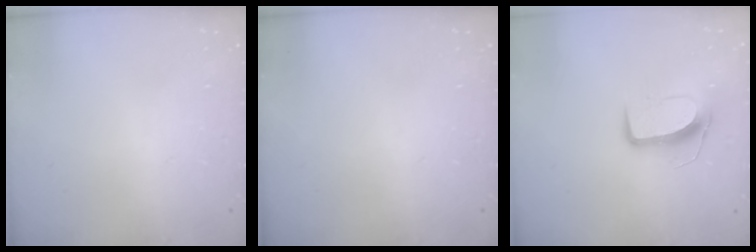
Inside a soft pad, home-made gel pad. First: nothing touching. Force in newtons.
{"total": 0.0}
{"total": 9.8, "press": 9.8, "slide": 0.4}